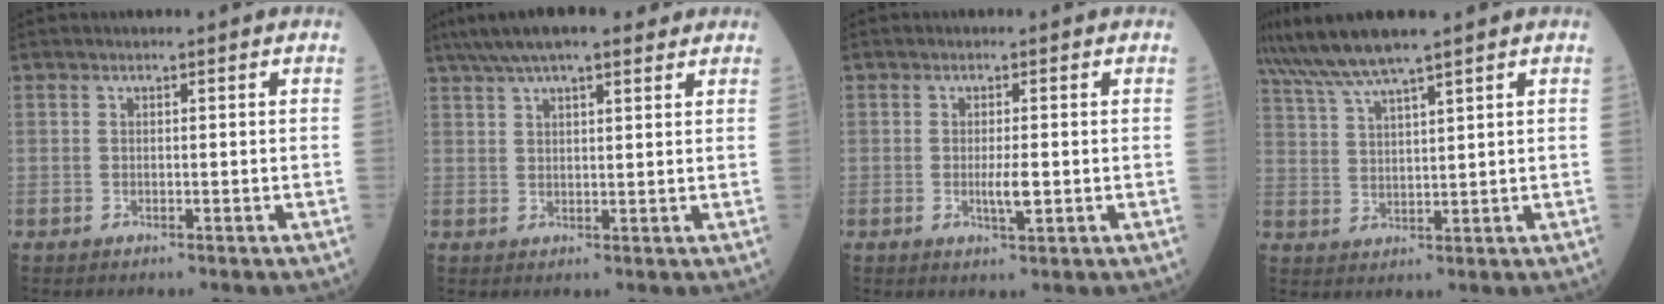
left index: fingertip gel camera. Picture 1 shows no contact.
{"total": 12.2, "force": [9.6, 2.7, 6.9], "torque": [-0.123, 0.050, 0.150]}
{"total": 2.6, "force": [-0.2, 0.4, 2.6], "torque": [-0.049, -0.003, -0.002]}
{"total": 7.4, "force": [6.2, -0.7, 4.0], "torque": [-0.088, 0.019, 0.123]}